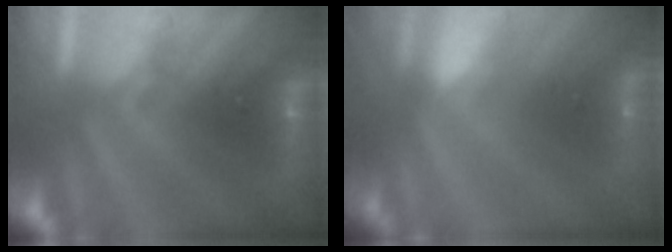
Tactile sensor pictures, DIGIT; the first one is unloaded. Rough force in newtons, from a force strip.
{"total": 2.9}